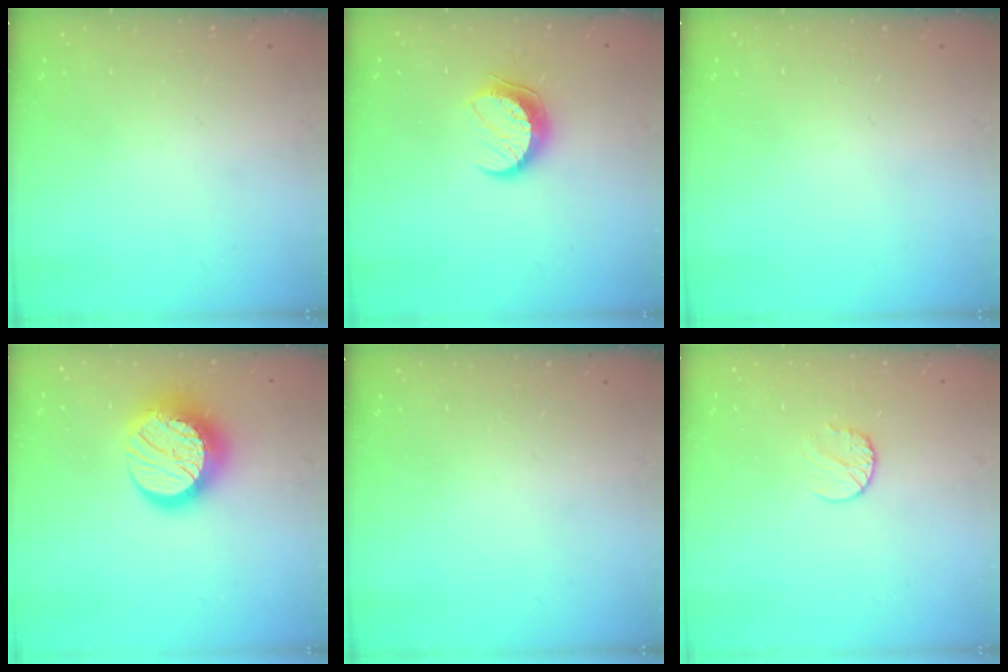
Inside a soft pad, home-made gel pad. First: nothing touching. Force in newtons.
{"total": 9.5, "press": 9.5, "slide": 0.8}
{"total": 0.0}
{"total": 17.0, "press": 17.0, "slide": 1.3}
{"total": 0.0}
{"total": 5.0, "press": 5.0, "slide": 0.5}